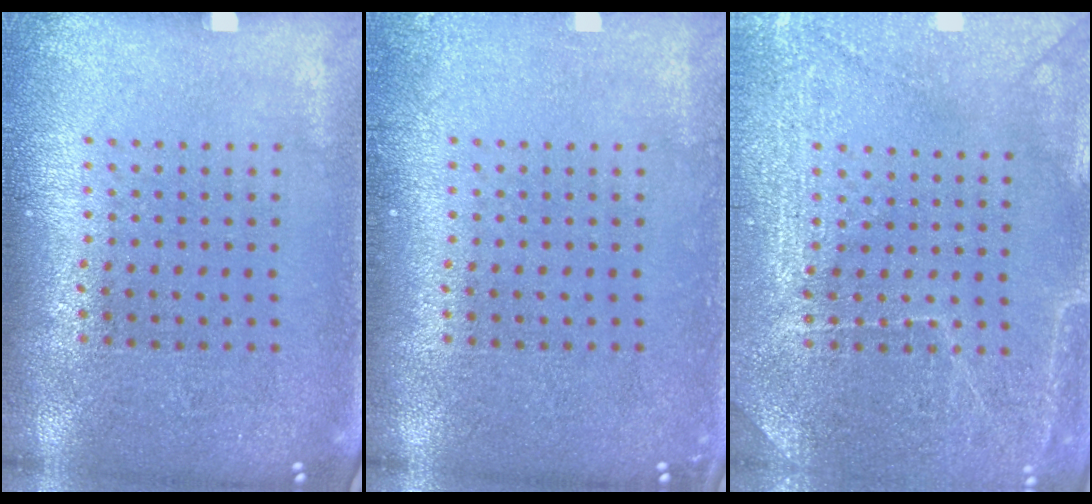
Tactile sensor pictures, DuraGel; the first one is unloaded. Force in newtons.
{"total": 0.8, "press": 0.8, "slide": 0.1}
{"total": 3.0, "press": 3.0, "slide": 0.2}